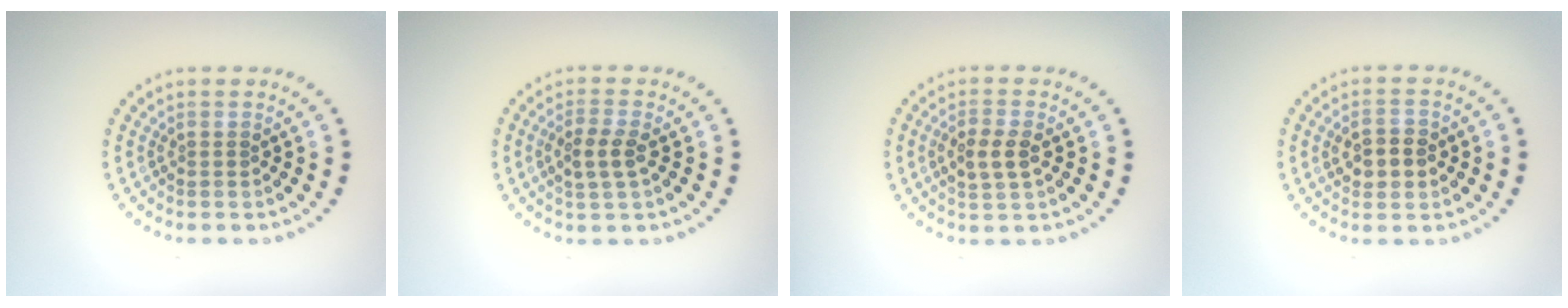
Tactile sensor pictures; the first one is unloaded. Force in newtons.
{"total": 2.5, "press": 2.4, "slide": 0.7}
{"total": 2.6, "press": 2.6, "slide": 0.3}
{"total": 2.9, "press": 2.9, "slide": 0.2}